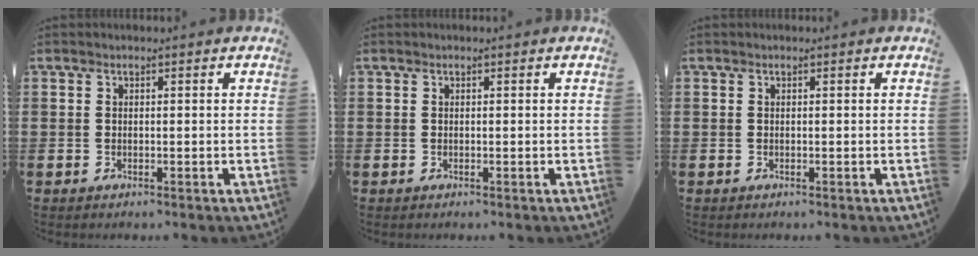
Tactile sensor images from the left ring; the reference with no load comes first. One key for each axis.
{"total": 0.0}
{"total": 0.0}